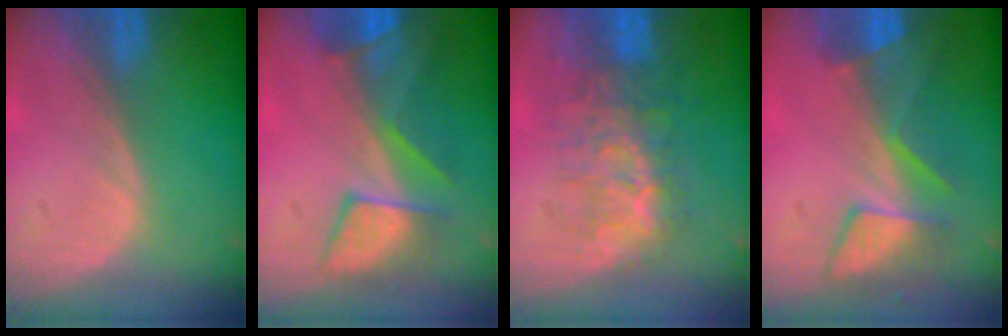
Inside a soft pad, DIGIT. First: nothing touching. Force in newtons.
{"total": 8.0, "press": 7.8, "slide": 1.8}
{"total": 8.7, "press": 8.1, "slide": 3.1}
{"total": 8.5, "press": 7.3, "slide": 4.3}